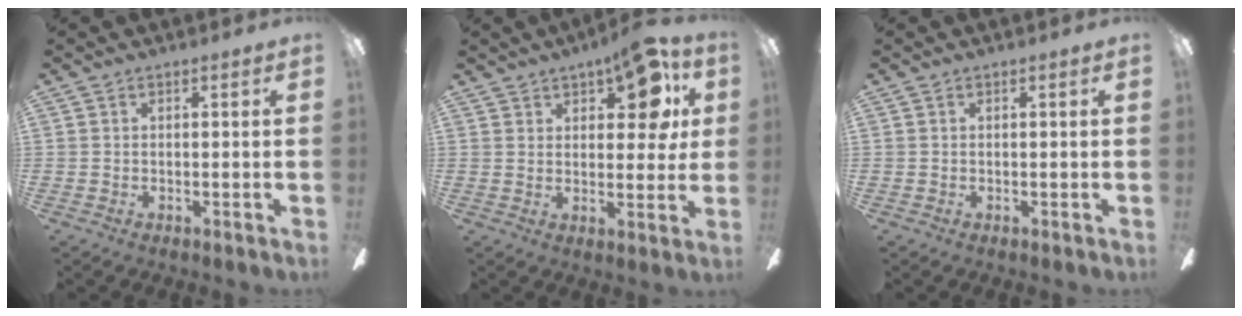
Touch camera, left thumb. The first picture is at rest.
{"total": 11.8, "force": [6.4, 5.4, 8.3], "torque": [-0.104, -0.024, 0.110]}
{"total": 0.0}